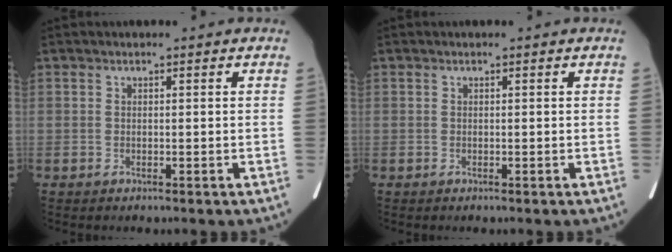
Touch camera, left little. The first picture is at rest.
{"total": 0.0}